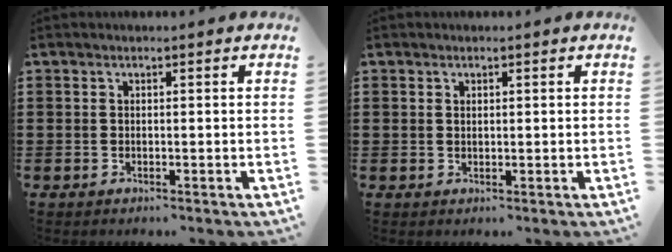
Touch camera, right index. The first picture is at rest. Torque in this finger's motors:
{"motor_torque": [-0.44, 0.72, -0.02, -0.01]}